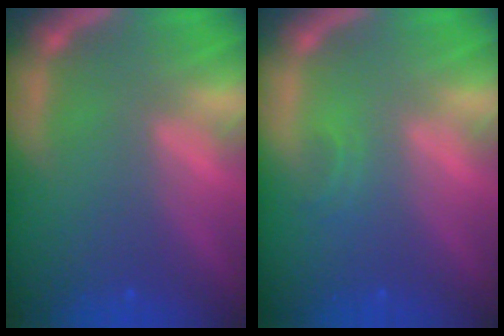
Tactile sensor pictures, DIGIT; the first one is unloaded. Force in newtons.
{"total": 0.9}